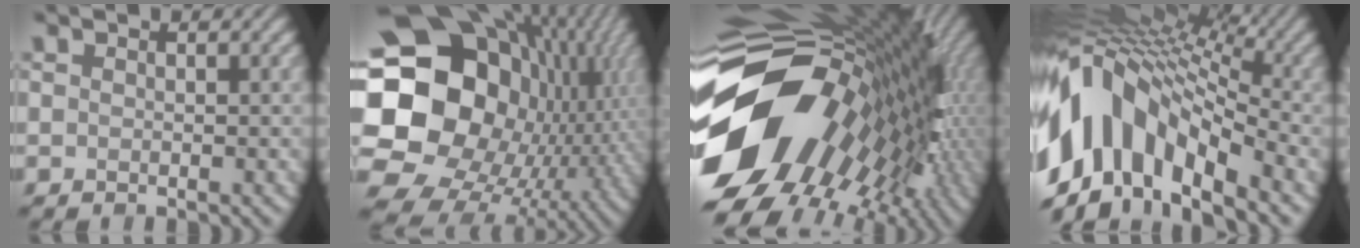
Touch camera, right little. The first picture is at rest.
{"total": 21.9, "force": [1.1, 17.7, 12.8], "torque": [-0.254, -0.021, 0.023]}
{"total": 19.3, "force": [-2.6, 13.6, 13.6], "torque": [-0.256, -0.012, -0.038]}
{"total": 14.0, "force": [-3.8, 8.0, 10.8], "torque": [-0.208, 0.022, -0.077]}